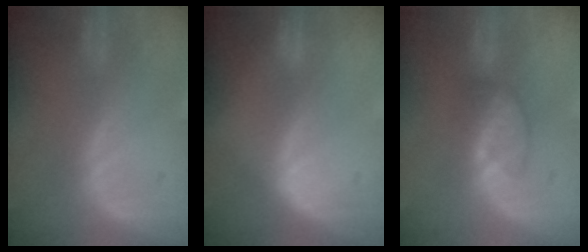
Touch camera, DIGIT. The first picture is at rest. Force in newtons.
{"total": 1.5, "press": 1.0, "slide": 1.1}
{"total": 3.8, "press": 3.3, "slide": 1.8}